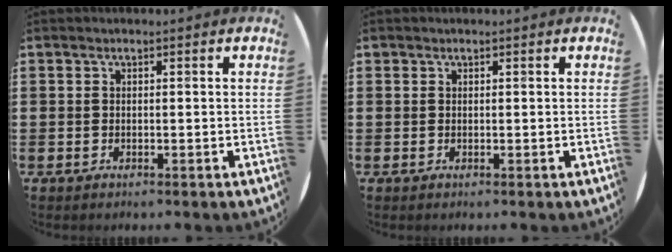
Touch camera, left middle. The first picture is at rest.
{"total": 0.0}